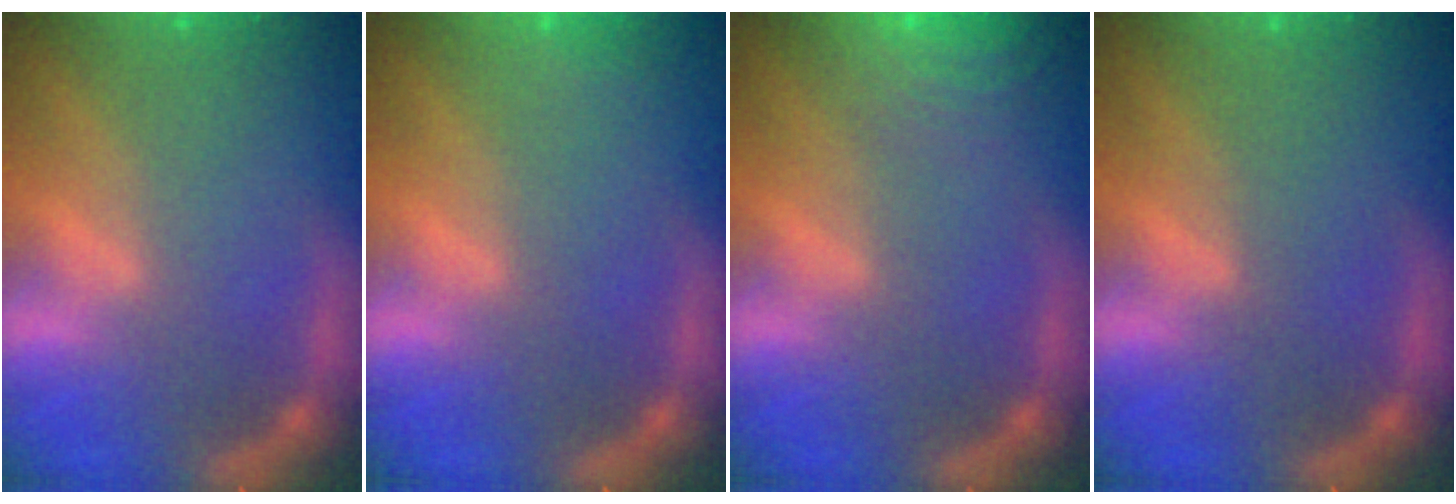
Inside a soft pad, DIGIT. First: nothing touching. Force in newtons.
{"total": 0.9}
{"total": 9.5}
{"total": 0.0}